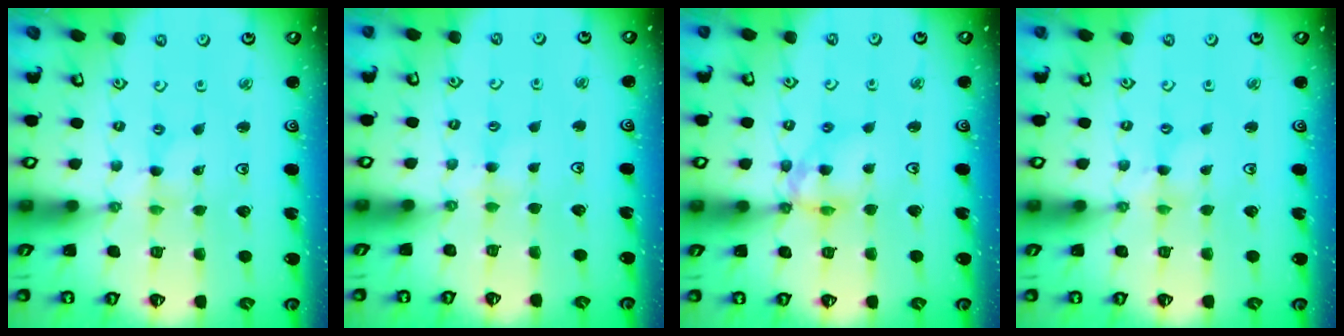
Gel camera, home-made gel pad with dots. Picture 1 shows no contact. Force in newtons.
{"total": 2.3, "press": 2.3, "slide": 0.4}
{"total": 10.2, "press": 10.1, "slide": 1.6}
{"total": 0.0}